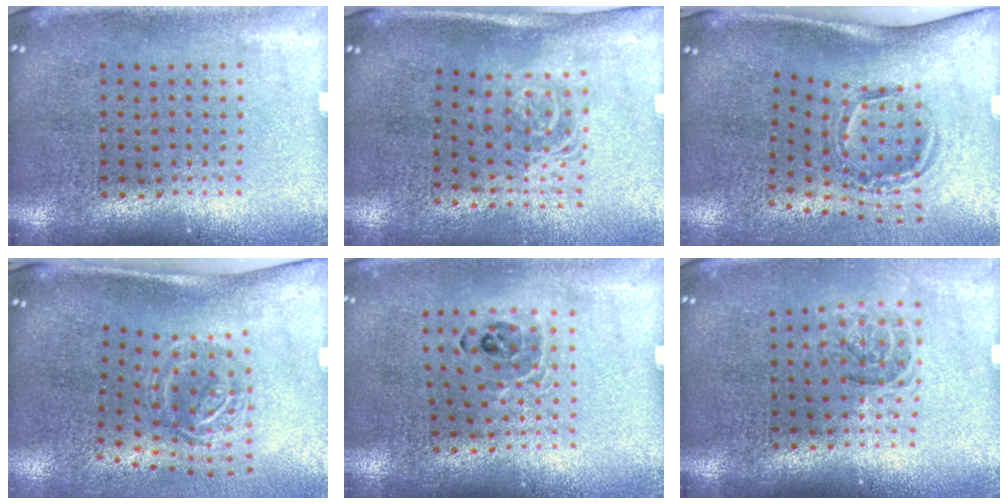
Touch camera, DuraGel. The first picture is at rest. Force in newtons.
{"total": 1.5, "press": 1.1, "slide": 1.0}
{"total": 2.1, "press": 1.2, "slide": 1.6}
{"total": 2.0, "press": 1.3, "slide": 1.6}
{"total": 0.9, "press": 0.9, "slide": 0.1}
{"total": 1.1, "press": 1.1, "slide": 0.4}